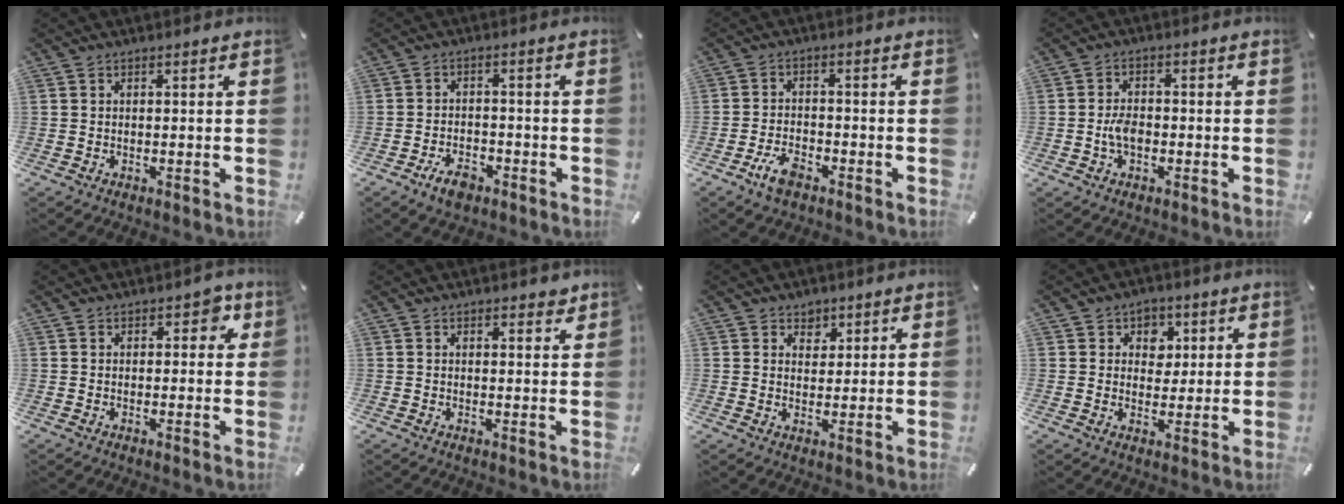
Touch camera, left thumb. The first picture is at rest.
{"total": 5.0, "force": [-3.1, 2.7, 2.7], "torque": [-0.054, 0.016, -0.058]}
{"total": 5.5, "force": [-3.4, 2.6, 3.4], "torque": [-0.078, 0.014, -0.066]}
{"total": 4.3, "force": [-1.2, 2.6, 3.3], "torque": [-0.066, 0.008, -0.022]}
{"total": 3.8, "force": [1.5, 2.5, 2.4], "torque": [-0.012, -0.004, 0.016]}
{"total": 1.8, "force": [1.4, 0.9, 0.5], "torque": [-0.003, -0.003, 0.026]}
{"total": 3.7, "force": [2.1, 3.1, 0.1], "torque": [0.011, -0.007, 0.033]}
{"total": 5.2, "force": [1.7, 4.8, 1.1], "torque": [0.002, -0.004, 0.022]}